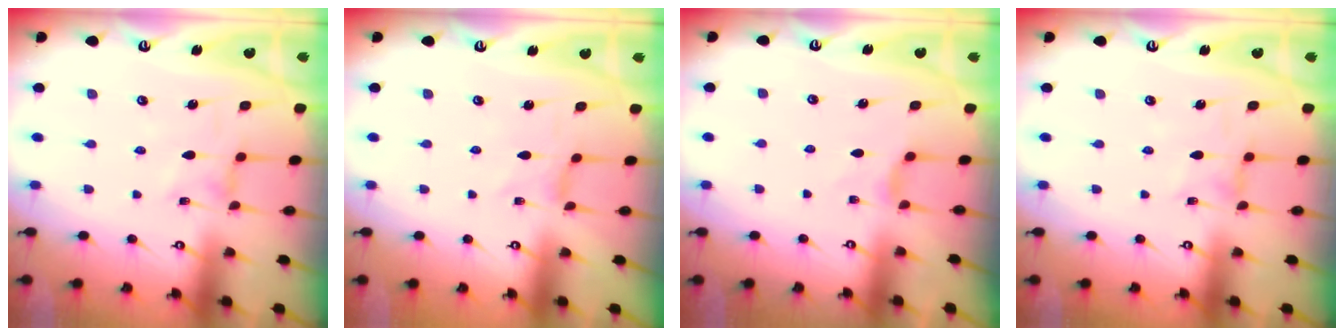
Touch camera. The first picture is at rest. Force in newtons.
{"total": 0.0}
{"total": 3.9, "press": 3.9, "slide": 0.6}
{"total": 1.2, "press": 1.2, "slide": 0.3}